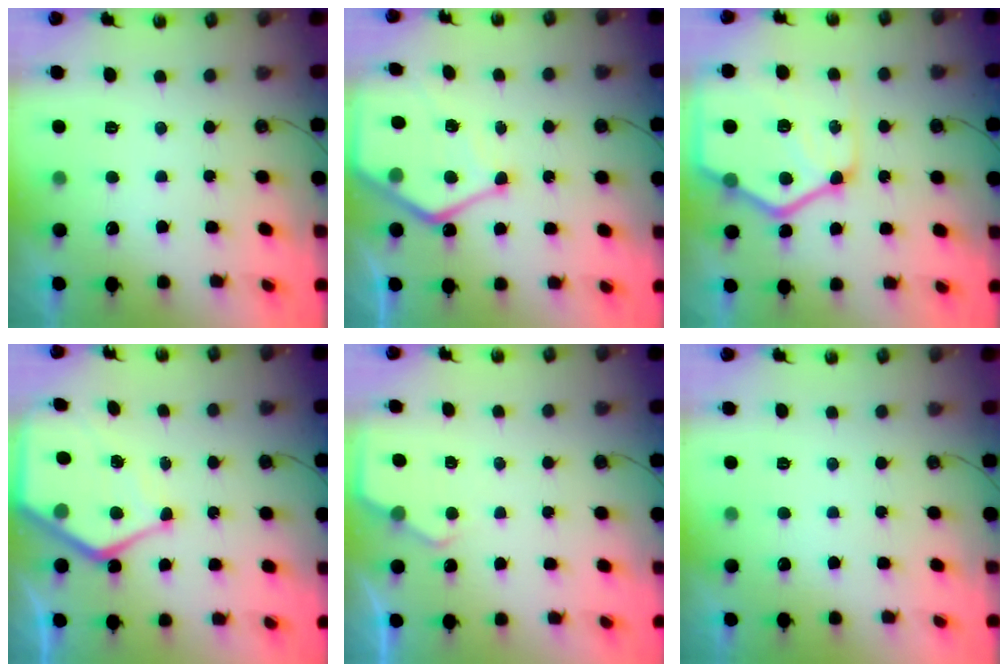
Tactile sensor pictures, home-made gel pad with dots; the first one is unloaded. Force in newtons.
{"total": 11.8, "press": 11.8, "slide": 1.0}
{"total": 20.1, "press": 20.0, "slide": 2.0}
{"total": 11.1, "press": 11.0, "slide": 1.0}
{"total": 3.2, "press": 3.2, "slide": 0.5}
{"total": 0.0}